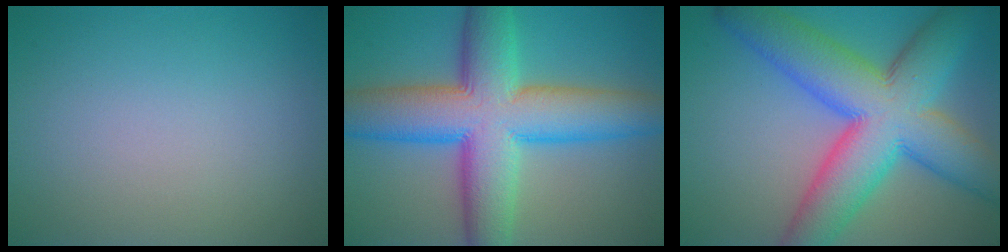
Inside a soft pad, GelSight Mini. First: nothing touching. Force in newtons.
{"total": 12.7, "press": 12.7, "slide": 0.1}
{"total": 13.0, "press": 13.0, "slide": 0.3}